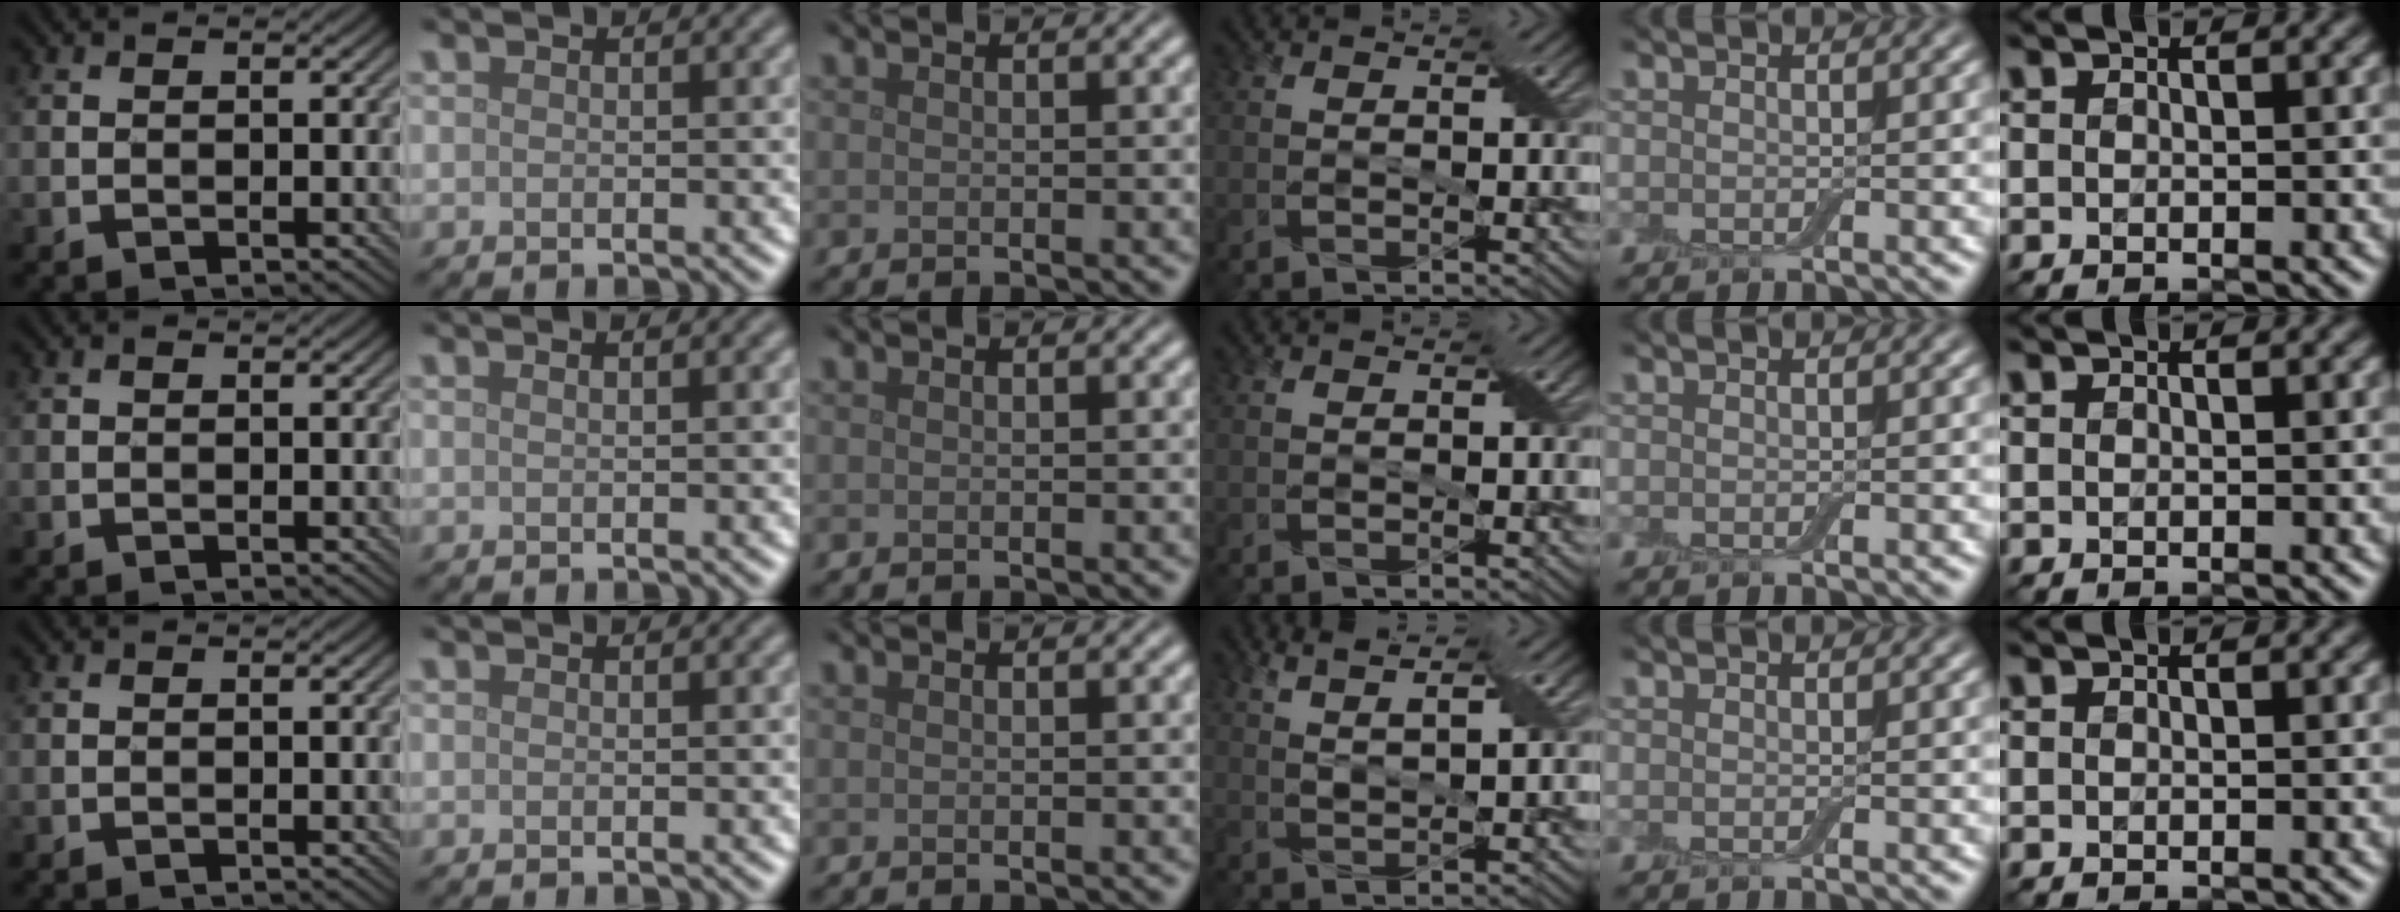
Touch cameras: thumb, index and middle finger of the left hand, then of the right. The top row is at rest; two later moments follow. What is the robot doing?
{"motion": "peel", "object": "adhesive wrap"}